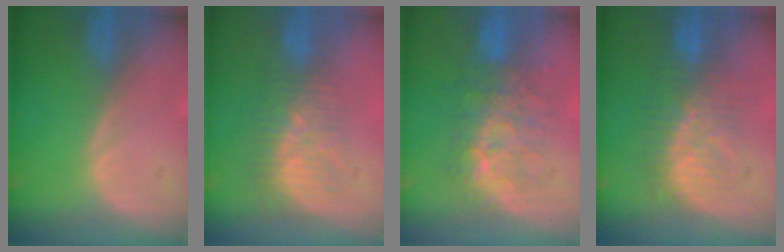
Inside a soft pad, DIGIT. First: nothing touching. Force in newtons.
{"total": 8.0, "press": 7.0, "slide": 3.8}
{"total": 7.9, "press": 7.7, "slide": 1.4}
{"total": 8.1, "press": 7.9, "slide": 1.6}